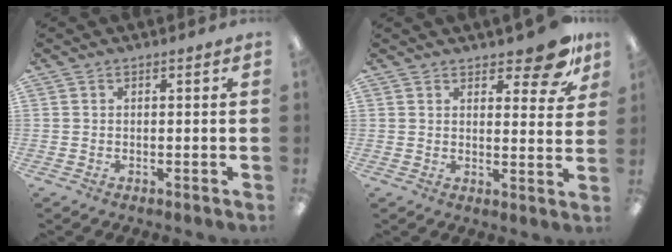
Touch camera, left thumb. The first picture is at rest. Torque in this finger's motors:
{"motor_torque": [0.06, 0.24, -0.24, 0.20, 0.01]}